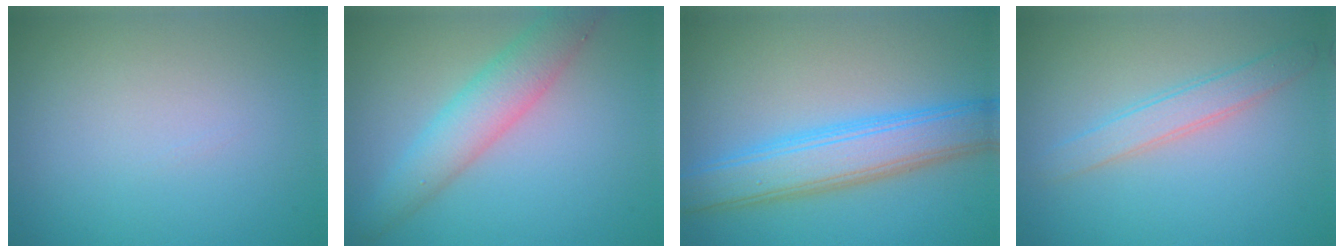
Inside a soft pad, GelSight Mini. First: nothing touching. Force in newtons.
{"total": 4.3, "press": 4.3, "slide": 0.1}
{"total": 6.1, "press": 6.1, "slide": 0.1}
{"total": 2.4, "press": 2.4, "slide": 0.2}